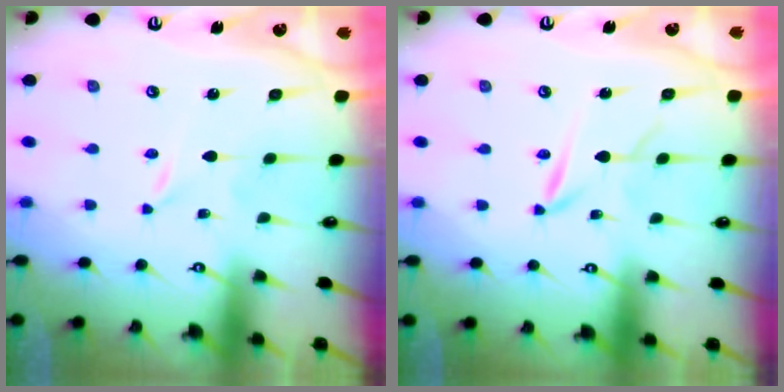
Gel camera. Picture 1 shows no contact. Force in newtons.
{"total": 2.5, "press": 2.5, "slide": 0.3}